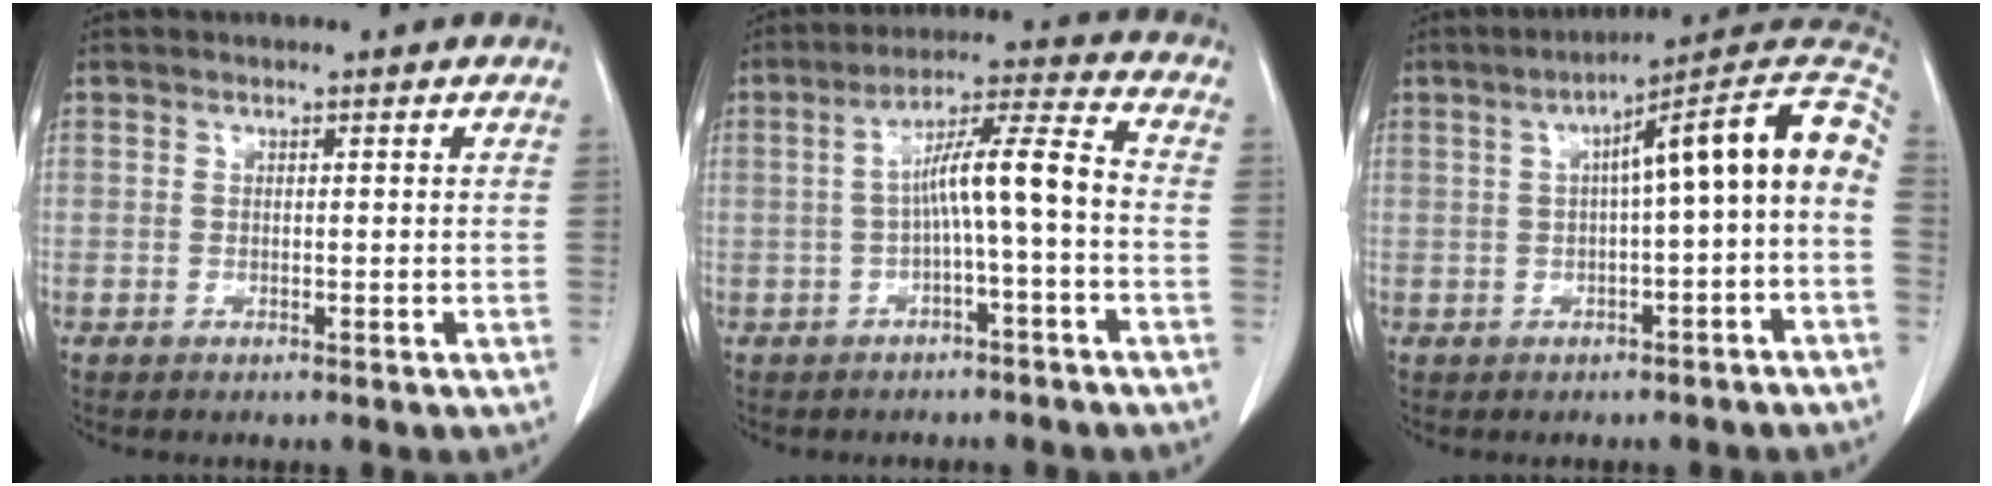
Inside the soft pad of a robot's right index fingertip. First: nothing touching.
{"total": 8.4, "force": [-1.3, 0.1, 8.3], "torque": [-0.141, 0.030, -0.022]}
{"total": 12.5, "force": [0.5, 0.8, 12.5], "torque": [-0.173, 0.045, 0.002]}